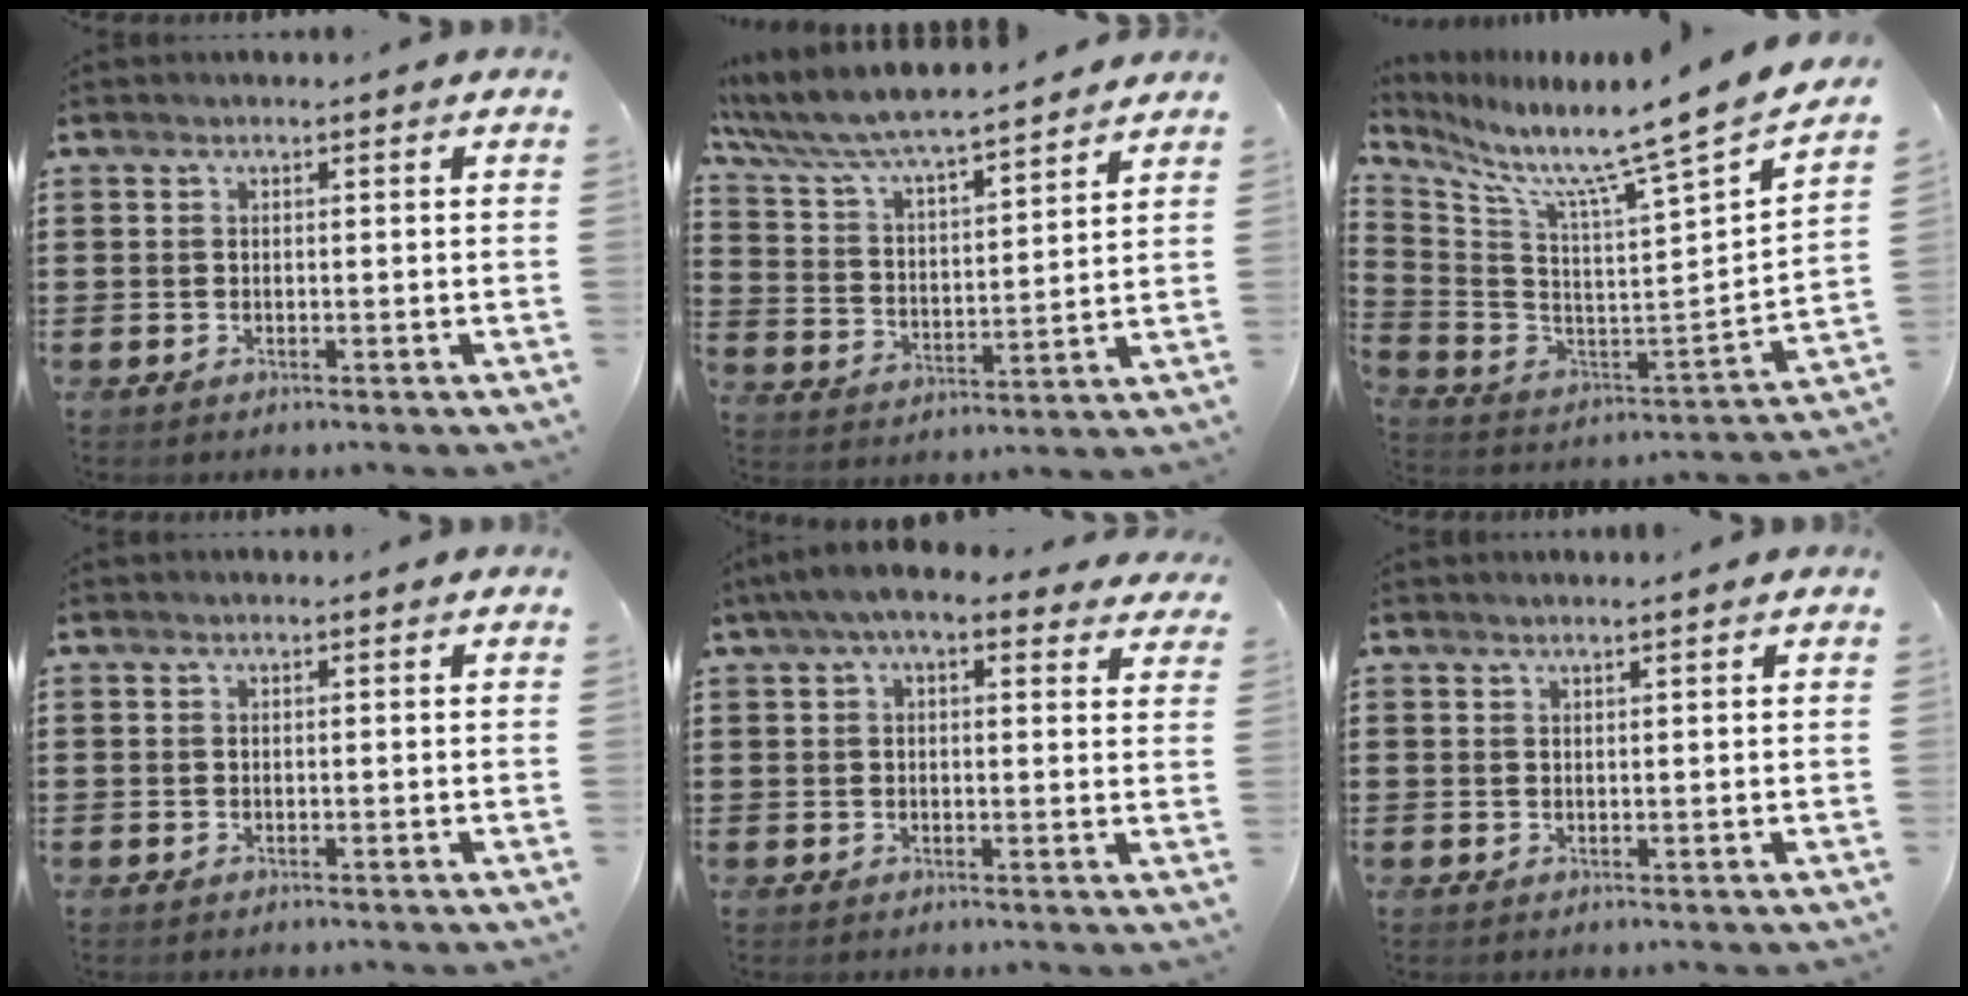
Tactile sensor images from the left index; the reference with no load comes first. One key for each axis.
{"total": 6.4, "fx": 5.9, "fy": 0.5, "fz": 2.2, "tx": -0.071, "ty": -0.041, "tz": 0.097}
{"total": 8.8, "fx": 7.5, "fy": -1.5, "fz": 4.2, "tx": -0.096, "ty": -0.088, "tz": 0.107}
{"total": 0.0}
{"total": 6.0, "fx": 4.3, "fy": 1.6, "fz": 3.9, "tx": -0.086, "ty": -0.001, "tz": 0.077}
{"total": 1.1, "fx": 1.0, "fy": -0.2, "fz": 0.4, "tx": -0.007, "ty": -0.003, "tz": 0.020}